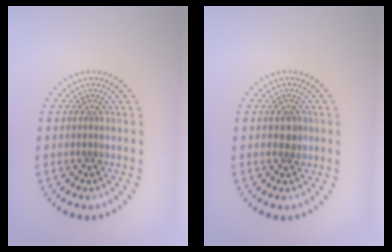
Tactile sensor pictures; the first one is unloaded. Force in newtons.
{"total": 1.3, "press": 1.2, "slide": 0.3}